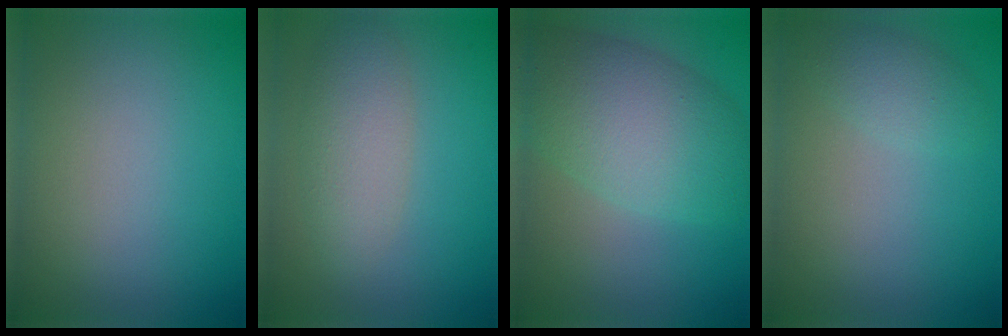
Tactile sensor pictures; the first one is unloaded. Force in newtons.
{"total": 3.5, "press": 3.5, "slide": 0.1}
{"total": 7.6, "press": 7.6, "slide": 0.1}
{"total": 1.9, "press": 1.9, "slide": 0.1}